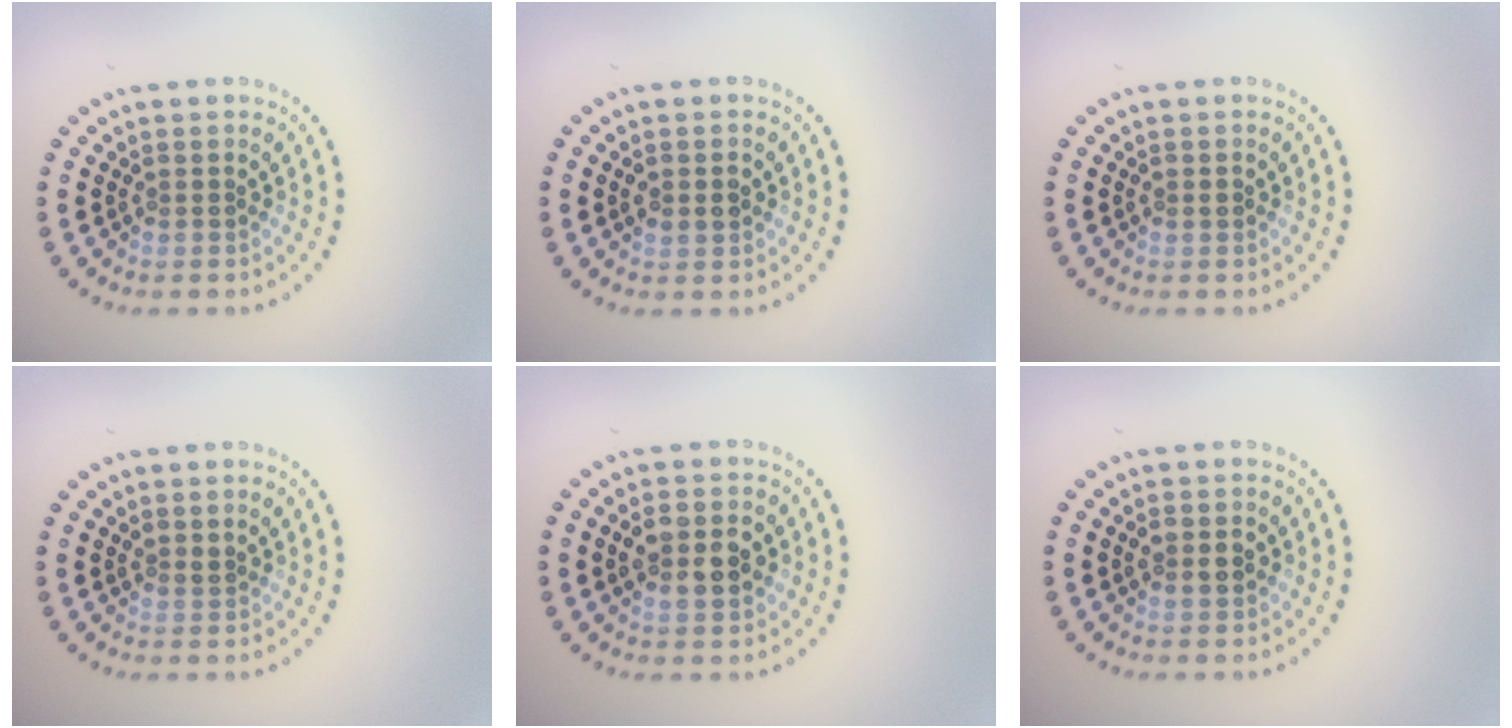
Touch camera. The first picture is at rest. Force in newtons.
{"total": 1.5, "press": 1.5, "slide": 0.3}
{"total": 0.7, "press": 0.7, "slide": 0.2}
{"total": 0.6, "press": 0.3, "slide": 0.5}
{"total": 3.8, "press": 3.8, "slide": 0.2}
{"total": 1.4, "press": 1.4, "slide": 0.4}